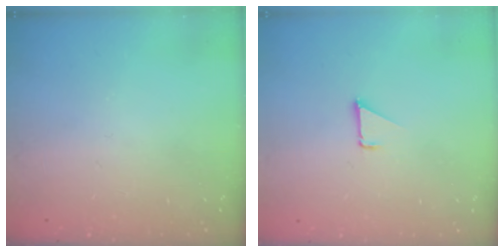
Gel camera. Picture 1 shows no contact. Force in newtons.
{"total": 1.0, "press": 1.0, "slide": 0.1}